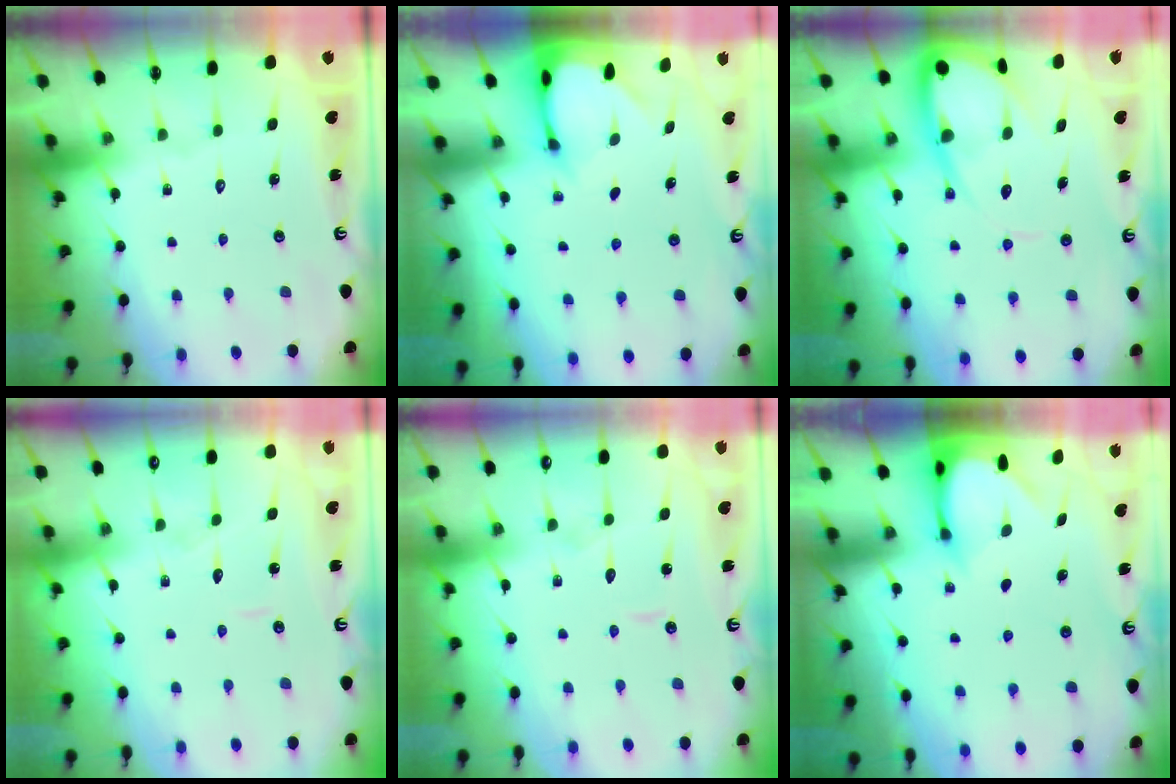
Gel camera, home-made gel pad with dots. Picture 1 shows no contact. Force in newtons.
{"total": 2.0, "press": 2.0, "slide": 0.1}
{"total": 11.1, "press": 11.0, "slide": 1.2}
{"total": 4.1, "press": 4.1, "slide": 0.5}
{"total": 3.9, "press": 3.8, "slide": 0.2}
{"total": 3.5, "press": 3.5, "slide": 0.3}